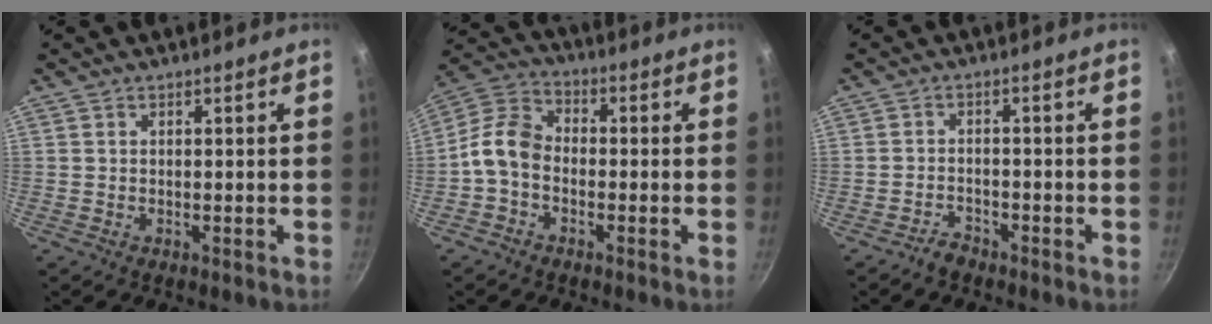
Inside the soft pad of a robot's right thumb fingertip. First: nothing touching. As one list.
[{"total": 8.2, "force": [-2.3, 5.8, 5.2], "torque": [-0.097, 0.038, -0.066]}, {"total": 2.5, "force": [-2.2, 1.1, 0.6], "torque": [-0.003, 0.025, -0.036]}]